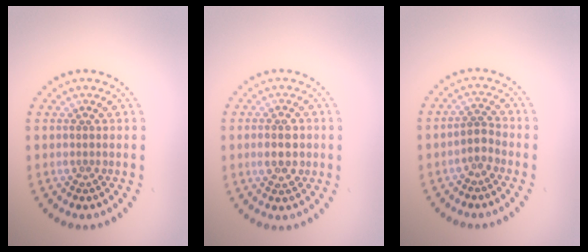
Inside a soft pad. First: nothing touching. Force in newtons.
{"total": 3.0, "press": 3.0, "slide": 0.2}
{"total": 1.7, "press": 1.3, "slide": 1.1}